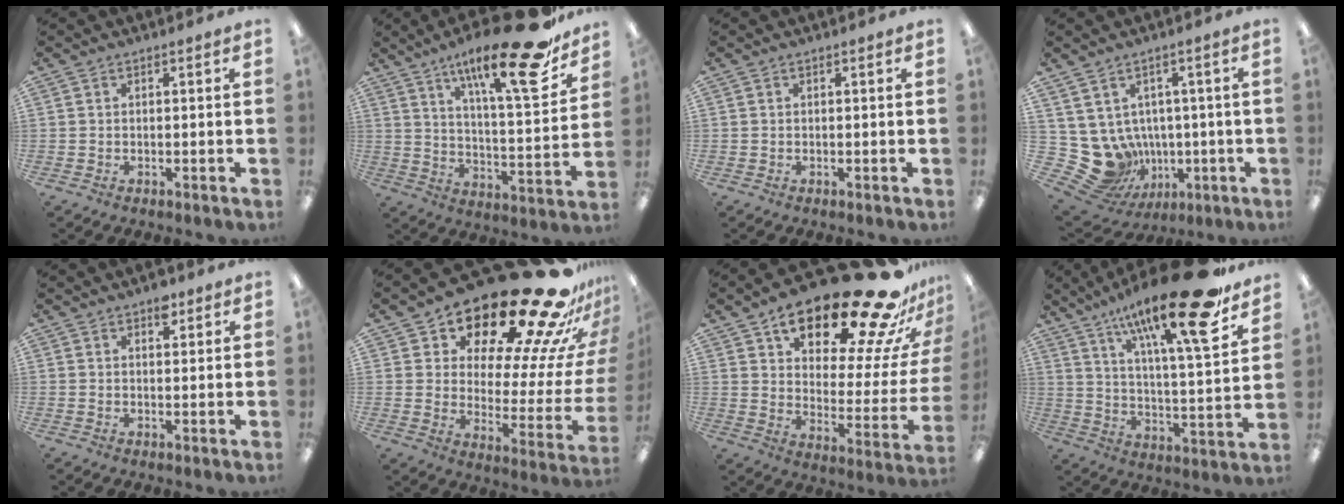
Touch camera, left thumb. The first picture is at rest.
{"total": 22.8, "force": [15.6, 5.3, 15.9], "torque": [-0.243, -0.101, 0.245]}
{"total": 0.0}
{"total": 10.8, "force": [-1.0, 10.1, 3.6], "torque": [-0.111, -0.017, -0.003]}
{"total": 3.9, "force": [2.4, 2.0, 2.2], "torque": [-0.016, -0.010, 0.037]}
{"total": 27.0, "force": [21.4, 8.1, 14.4], "torque": [-0.195, -0.170, 0.360]}
{"total": 26.7, "force": [18.8, 8.3, 17.0], "torque": [-0.243, -0.135, 0.304]}
{"total": 24.0, "force": [16.5, 4.6, 16.8], "torque": [-0.266, -0.106, 0.258]}